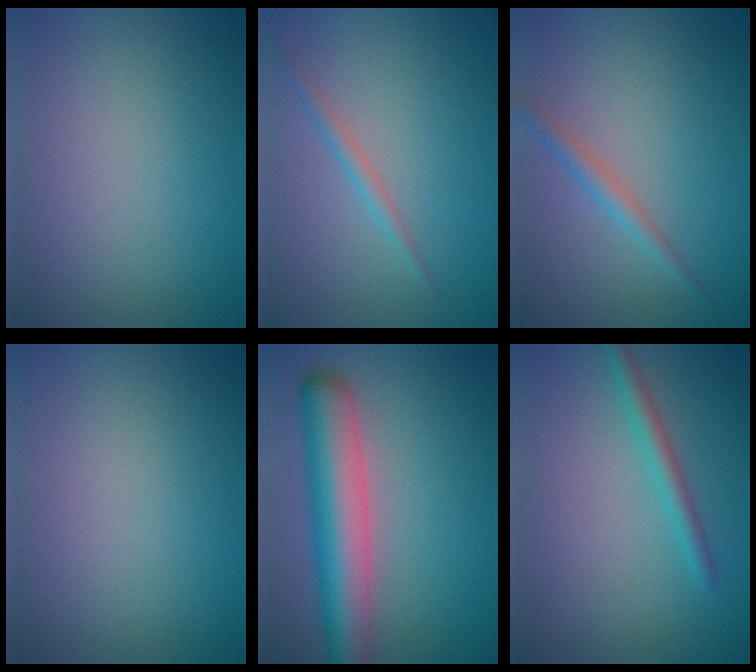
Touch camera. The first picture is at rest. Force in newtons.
{"total": 1.3, "press": 1.3, "slide": 0.1}
{"total": 1.7, "press": 1.7, "slide": 0.0}
{"total": 0.0}
{"total": 7.7, "press": 7.7, "slide": 0.3}
{"total": 2.0, "press": 2.0, "slide": 0.1}